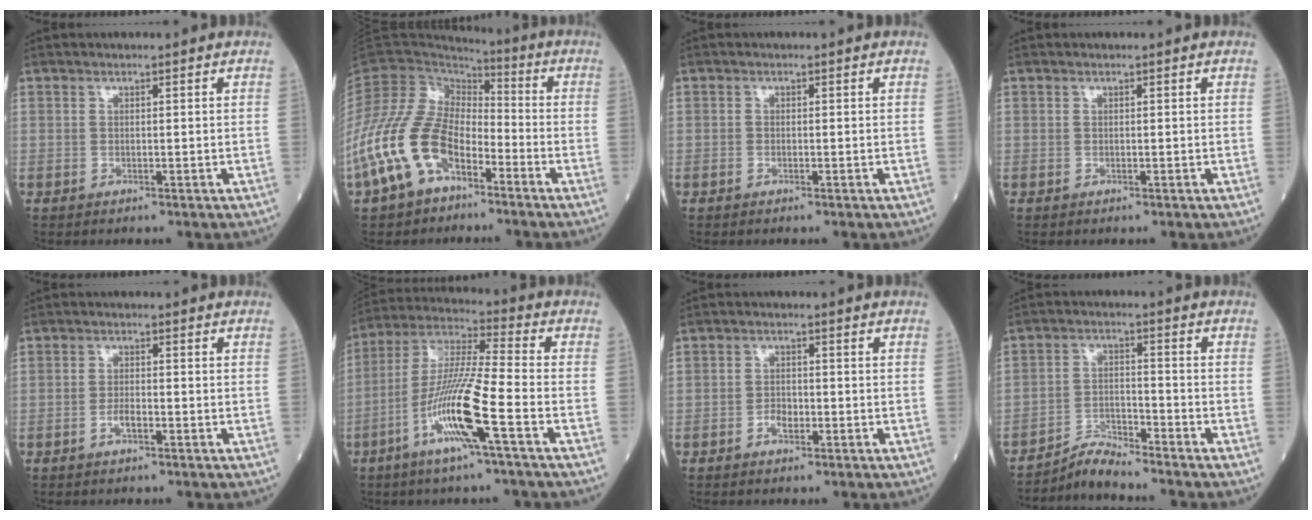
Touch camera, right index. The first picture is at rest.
{"total": 13.7, "force": [-7.1, 7.6, 9.0], "torque": [-0.217, 0.007, -0.140]}
{"total": 0.0}
{"total": 0.0}
{"total": 2.1, "force": [-1.1, 0.6, 1.6], "torque": [-0.024, 0.003, -0.020]}
{"total": 13.9, "force": [-5.5, 0.1, 12.8], "torque": [-0.263, -0.006, -0.111]}
{"total": 2.1, "force": [-1.0, 1.2, 1.4], "torque": [-0.017, 0.006, -0.018]}
{"total": 4.5, "force": [-4.5, -0.5, 0.0], "torque": [-0.008, -0.012, -0.081]}